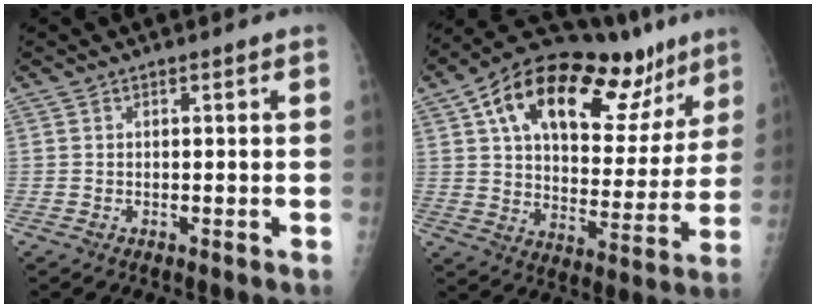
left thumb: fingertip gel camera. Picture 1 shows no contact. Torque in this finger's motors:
{"motor_torque": [0.92, 1.12, 1.73, -1.04, 0.29]}